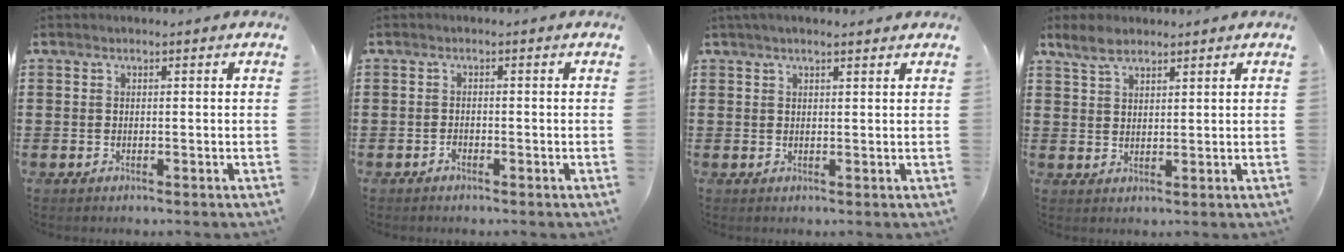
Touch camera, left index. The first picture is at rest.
{"total": 0.6, "force": [-0.5, 0.3, 0.2], "torque": [-0.007, 0.001, -0.011]}
{"total": 2.0, "force": [1.6, 0.3, 1.2], "torque": [-0.023, 0.004, 0.030]}
{"total": 3.6, "force": [2.8, 1.7, 1.6], "torque": [-0.040, 0.007, 0.053]}